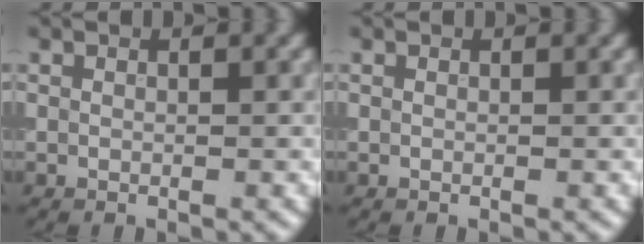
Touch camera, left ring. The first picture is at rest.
{"total": 0.0}